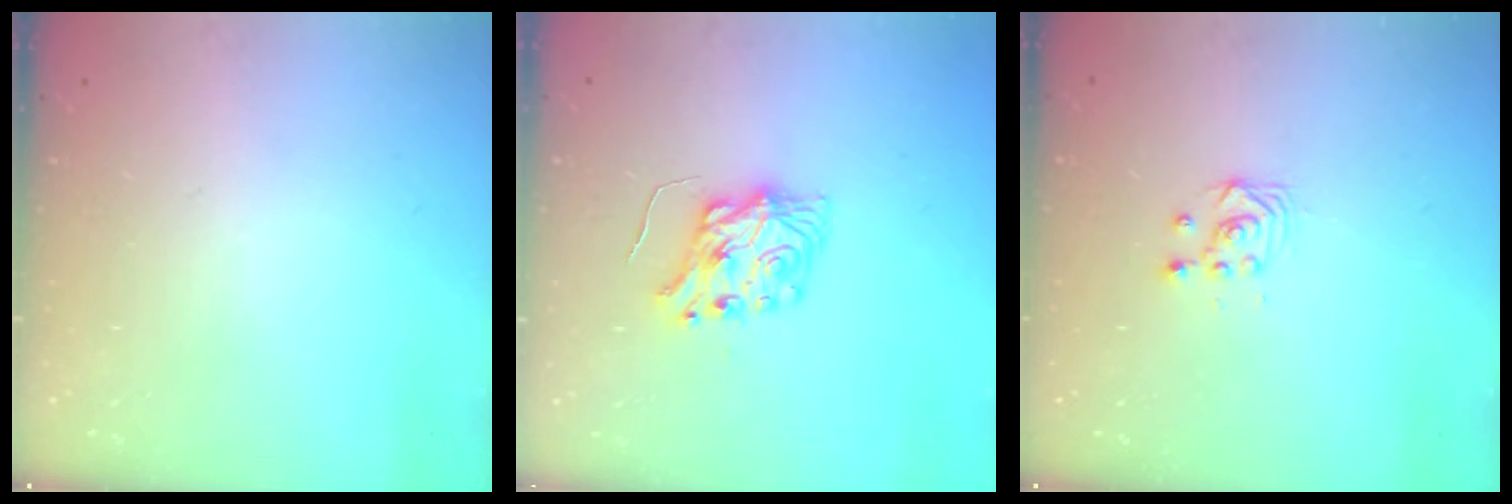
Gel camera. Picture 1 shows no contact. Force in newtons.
{"total": 7.1, "press": 7.0, "slide": 0.7}
{"total": 3.4, "press": 3.3, "slide": 0.3}